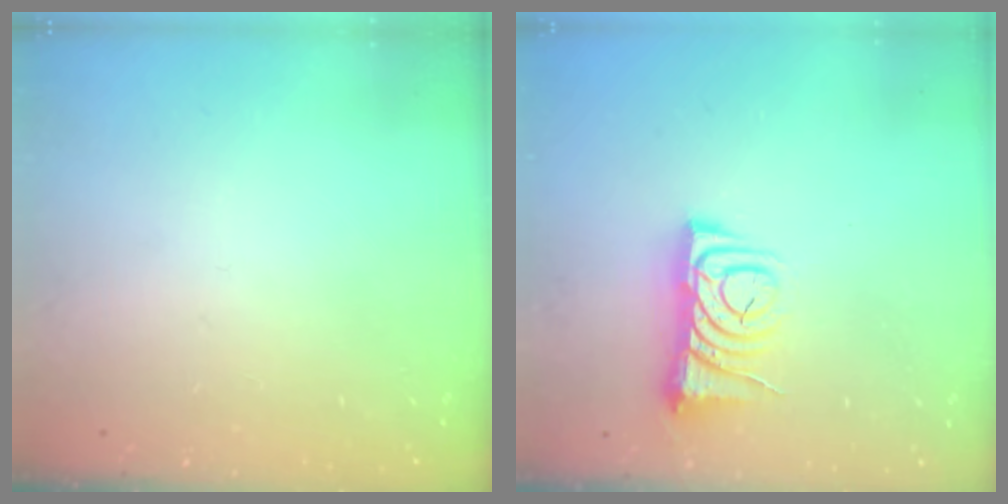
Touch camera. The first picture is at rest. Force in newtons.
{"total": 6.8, "press": 6.7, "slide": 1.0}